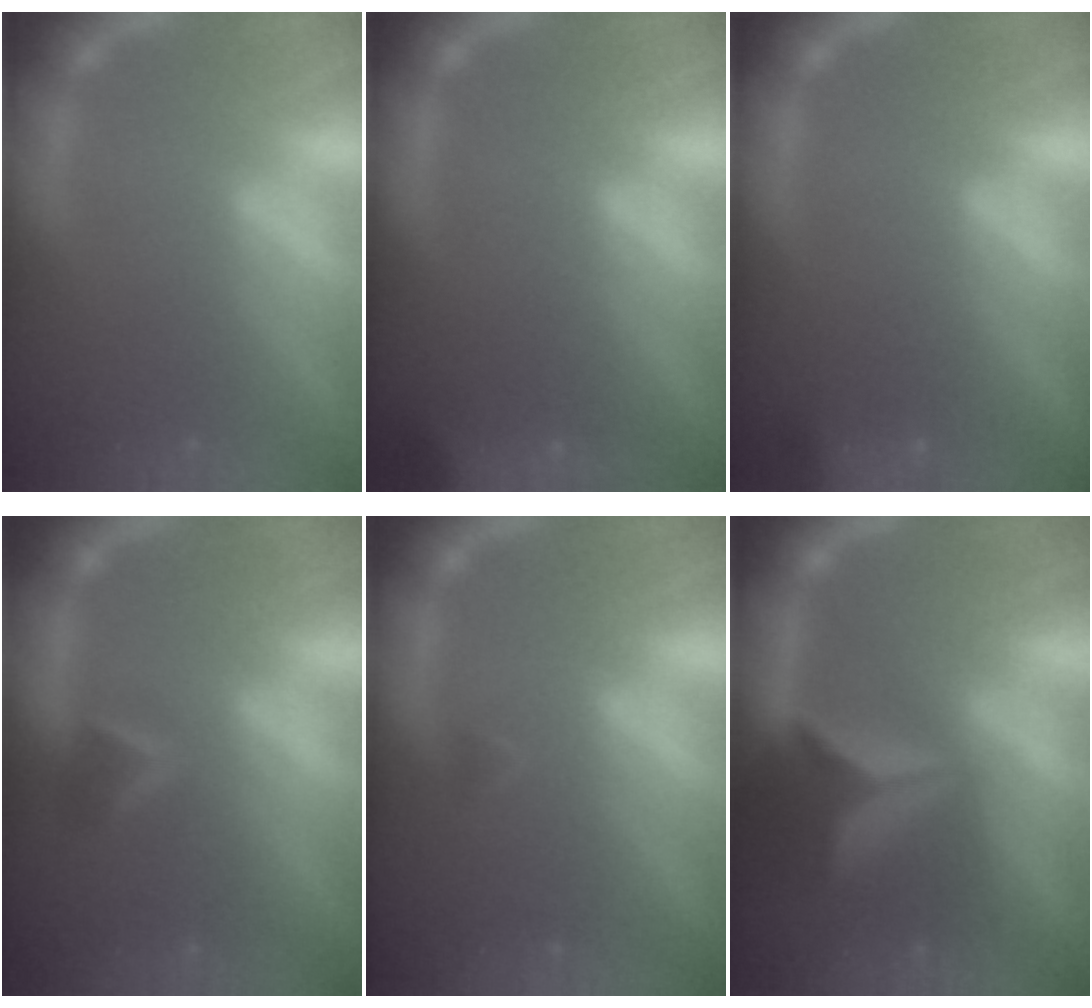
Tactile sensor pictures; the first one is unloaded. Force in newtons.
{"total": 9.5}
{"total": 4.4}
{"total": 2.4}
{"total": 0.9}
{"total": 8.9}